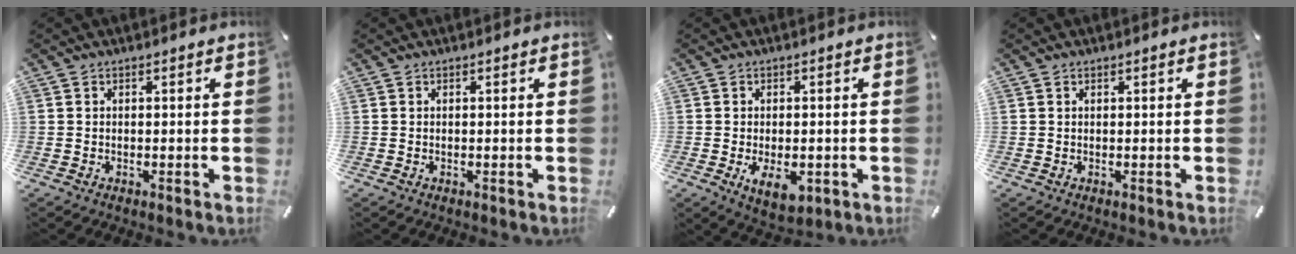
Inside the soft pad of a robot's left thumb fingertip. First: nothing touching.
{"total": 0.0}
{"total": 6.3, "force": [-1.6, 3.7, 4.9], "torque": [-0.088, -0.006, -0.030]}
{"total": 0.0}